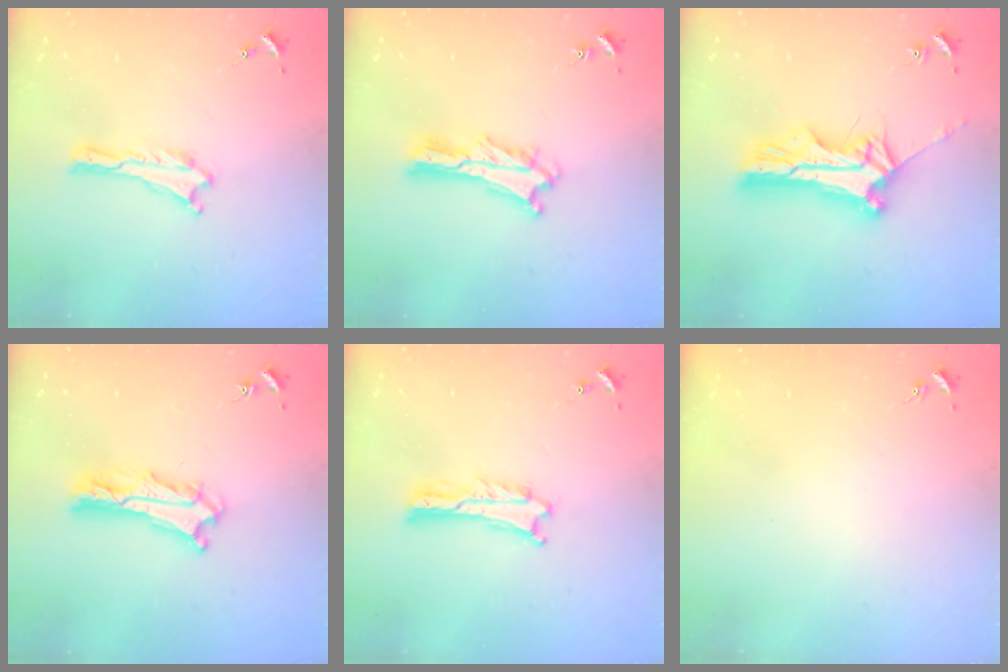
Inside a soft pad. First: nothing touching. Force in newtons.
{"total": 3.5, "press": 3.5, "slide": 0.3}
{"total": 10.5, "press": 10.5, "slide": 0.9}
{"total": 4.4, "press": 4.4, "slide": 0.3}
{"total": 0.8, "press": 0.8, "slide": 0.2}
{"total": 0.0}